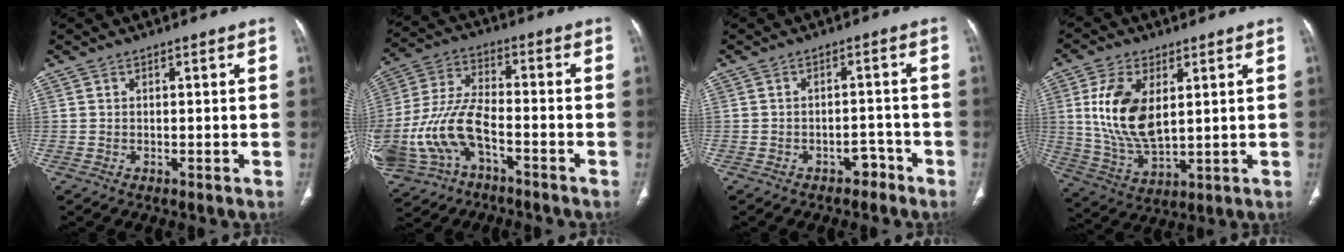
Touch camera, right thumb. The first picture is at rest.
{"total": 16.4, "force": [-5.7, 9.0, 12.4], "torque": [-0.271, 0.032, -0.103]}
{"total": 3.2, "force": [-2.4, 2.0, 1.0], "torque": [-0.003, 0.026, -0.029]}
{"total": 13.8, "force": [3.1, 7.4, 11.2], "torque": [-0.220, -0.018, 0.071]}